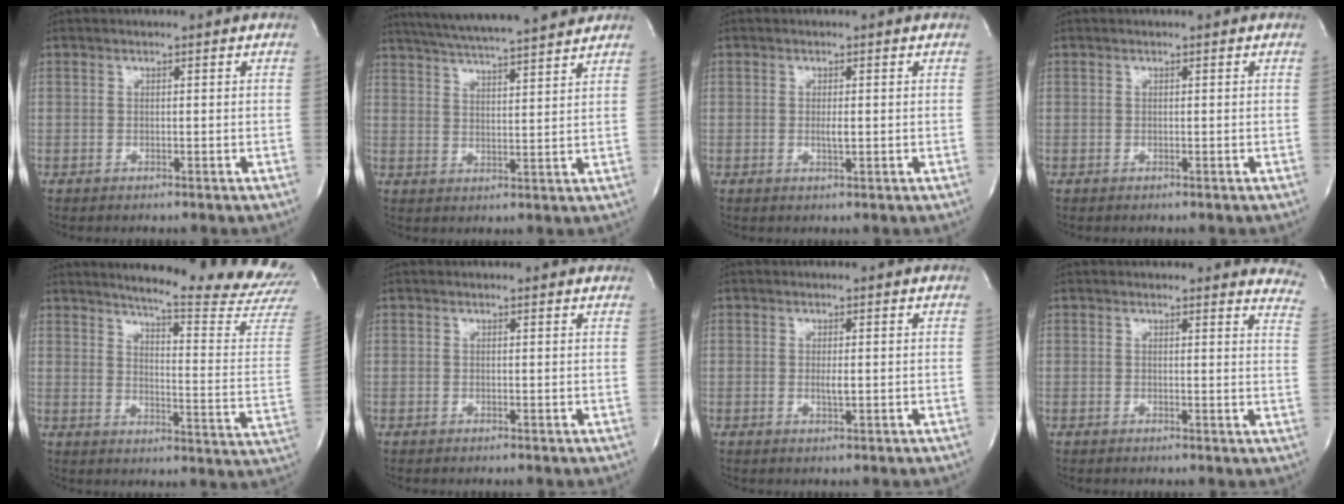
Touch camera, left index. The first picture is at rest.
{"total": 17.3, "force": [15.3, 0.6, 7.9], "torque": [-0.141, 0.022, 0.223]}
{"total": 1.4, "force": [-0.1, 0.2, 1.4], "torque": [-0.026, -0.004, -0.003]}
{"total": 0.0}
{"total": 21.2, "force": [20.1, -1.1, 6.4], "torque": [-0.095, -0.143, 0.231]}
{"total": 1.7, "force": [1.6, 0.5, 0.2], "torque": [-0.016, 0.005, 0.007]}
{"total": 1.5, "force": [-0.1, 0.2, 1.5], "torque": [-0.029, -0.004, -0.002]}
{"total": 8.1, "force": [7.9, 1.4, 0.8], "torque": [0.023, -0.055, 0.042]}